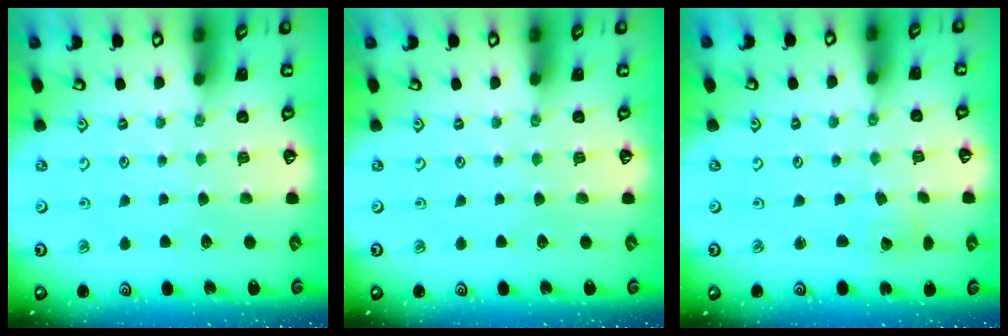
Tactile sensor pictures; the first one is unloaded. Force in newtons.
{"total": 0.0}
{"total": 1.4, "press": 1.4, "slide": 0.1}